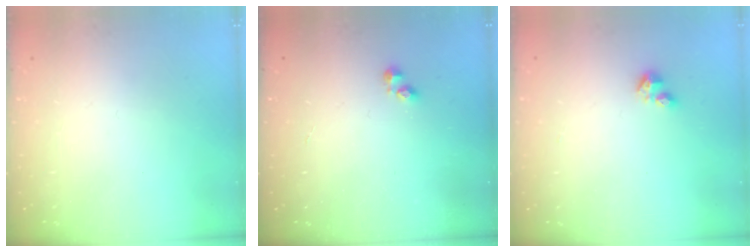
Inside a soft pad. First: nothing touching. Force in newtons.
{"total": 2.3, "press": 2.2, "slide": 0.3}
{"total": 2.9, "press": 2.8, "slide": 0.6}